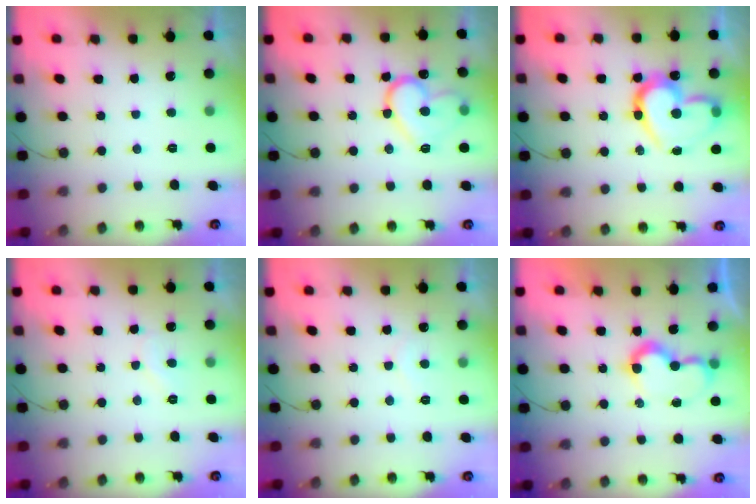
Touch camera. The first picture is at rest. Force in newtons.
{"total": 14.4, "press": 14.3, "slide": 1.4}
{"total": 18.4, "press": 18.2, "slide": 2.0}
{"total": 5.6, "press": 5.6, "slide": 0.5}
{"total": 3.9, "press": 3.9, "slide": 0.2}
{"total": 8.0, "press": 8.0, "slide": 0.8}